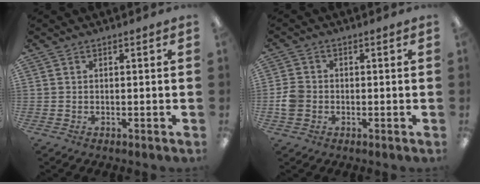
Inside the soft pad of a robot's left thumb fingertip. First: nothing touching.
{"total": 4.6, "force": [-1.0, 3.6, 2.6], "torque": [-0.049, 0.008, -0.015]}